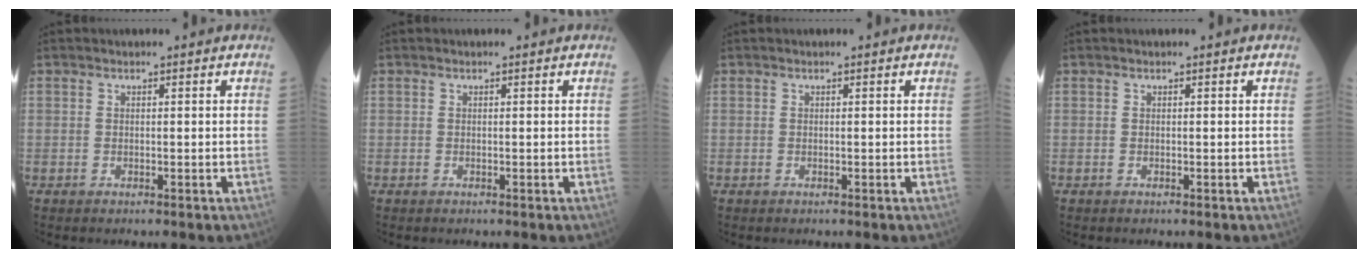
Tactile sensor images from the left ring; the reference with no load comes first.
{"total": 0.0}
{"total": 0.0}
{"total": 0.0}